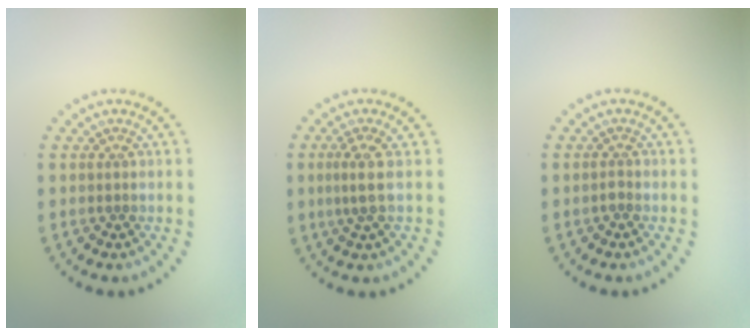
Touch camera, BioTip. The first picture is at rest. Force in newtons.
{"total": 2.0, "press": 1.5, "slide": 1.3}
{"total": 0.7, "press": 0.4, "slide": 0.5}